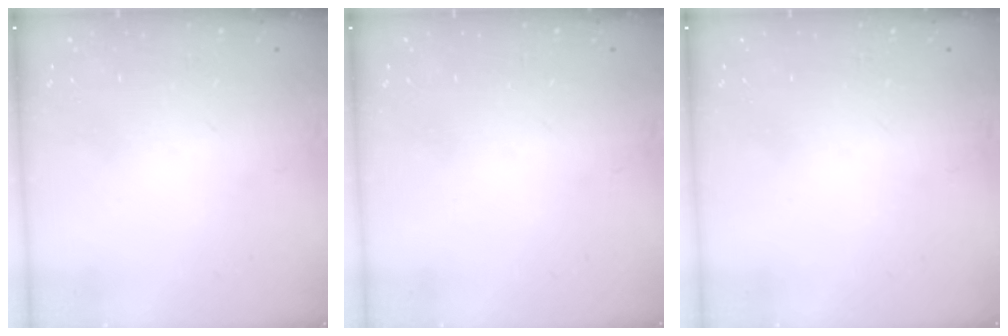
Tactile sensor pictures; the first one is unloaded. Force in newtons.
{"total": 0.0}
{"total": 0.0}